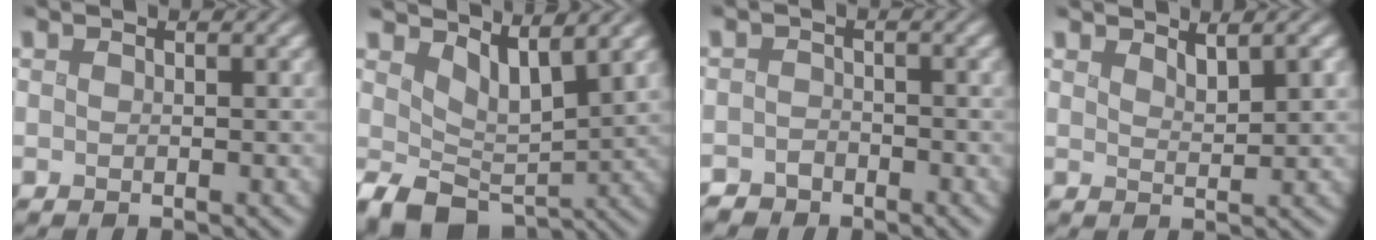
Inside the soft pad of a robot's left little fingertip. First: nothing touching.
{"total": 3.0, "force": [1.0, 1.7, 2.2], "torque": [-0.048, -0.017, 0.025]}
{"total": 2.1, "force": [-1.7, 1.3, 0.0], "torque": [0.024, 0.007, -0.034]}
{"total": 1.3, "force": [1.0, 0.2, 0.8], "torque": [-0.015, -0.002, 0.022]}